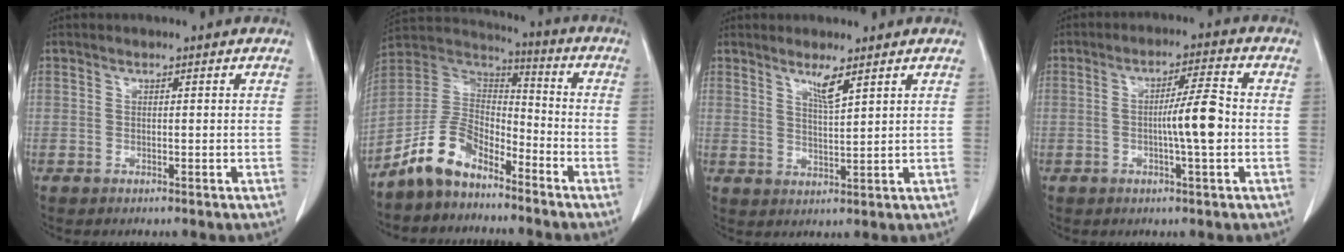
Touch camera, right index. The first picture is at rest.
{"total": 10.2, "force": [-7.4, 4.9, 4.9], "torque": [-0.111, 0.028, -0.149]}
{"total": 3.4, "force": [2.3, -0.1, 2.5], "torque": [-0.051, -0.010, 0.045]}
{"total": 6.7, "force": [-0.9, 0.1, 6.7], "torque": [-0.110, 0.005, -0.018]}